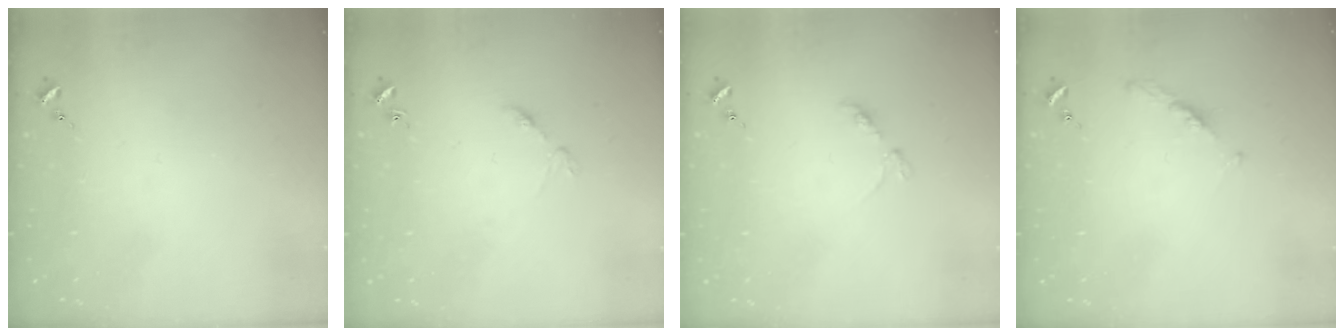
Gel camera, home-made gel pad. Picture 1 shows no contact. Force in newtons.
{"total": 3.8, "press": 3.8, "slide": 0.5}
{"total": 3.4, "press": 3.4, "slide": 0.5}
{"total": 3.7, "press": 3.6, "slide": 0.4}